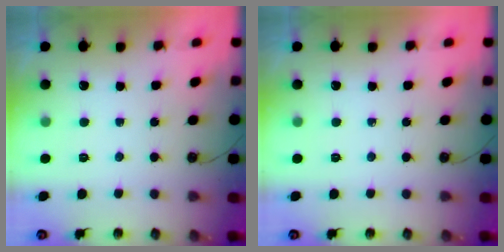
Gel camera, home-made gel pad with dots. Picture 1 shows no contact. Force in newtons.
{"total": 0.0}